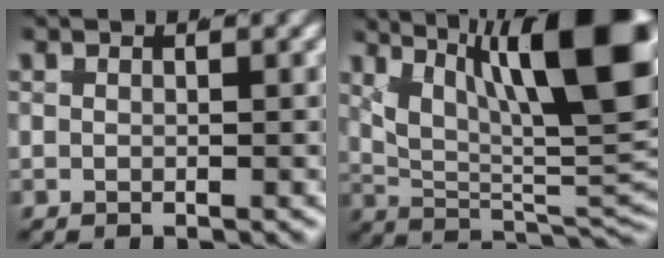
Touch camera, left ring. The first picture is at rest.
{"total": 17.2, "force": [3.8, 8.9, 14.2], "torque": [-0.189, 0.001, 0.046]}